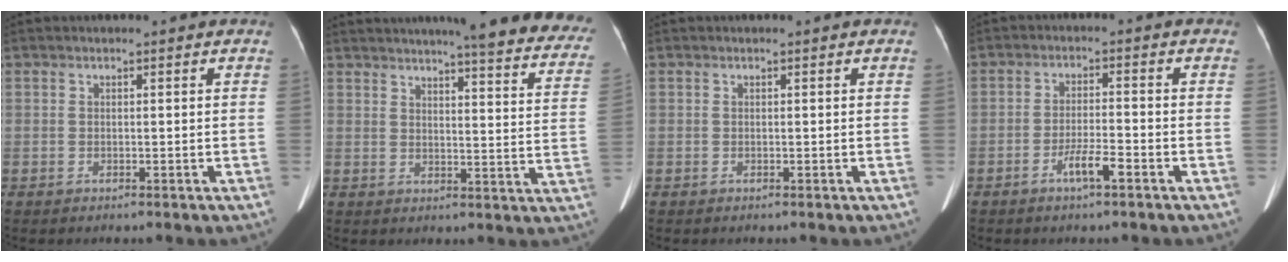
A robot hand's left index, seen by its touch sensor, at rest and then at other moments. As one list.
[{"total": 25.9, "force": [22.6, 2.4, 12.3], "torque": [-0.154, -0.060, 0.250]}, {"total": 0.0}, {"total": 3.9, "force": [-2.4, 0.3, 3.1], "torque": [-0.057, -0.001, -0.047]}]